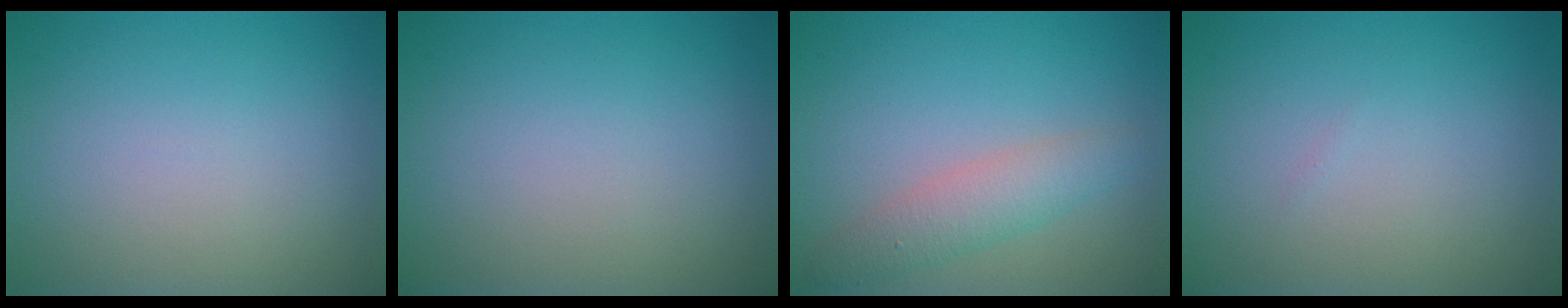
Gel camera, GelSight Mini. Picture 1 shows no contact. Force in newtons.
{"total": 0.0}
{"total": 2.9, "press": 2.9, "slide": 0.1}
{"total": 0.0}